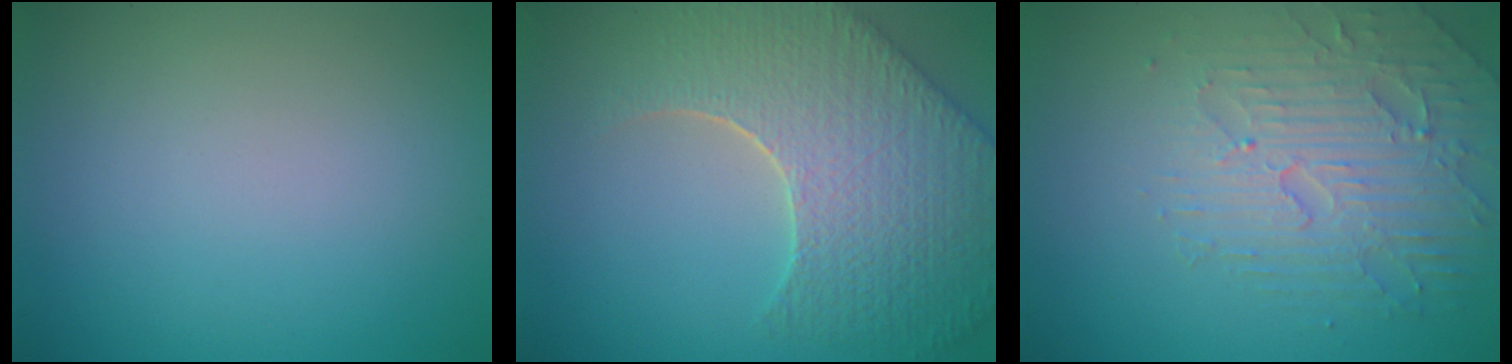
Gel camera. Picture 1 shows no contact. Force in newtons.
{"total": 9.0, "press": 6.4, "slide": 6.4}
{"total": 4.4, "press": 4.1, "slide": 1.4}